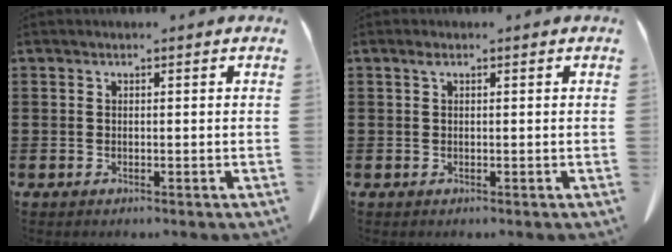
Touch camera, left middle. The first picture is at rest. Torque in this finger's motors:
{"motor_torque": [1.03, 0.72, 0.37, 0.12]}